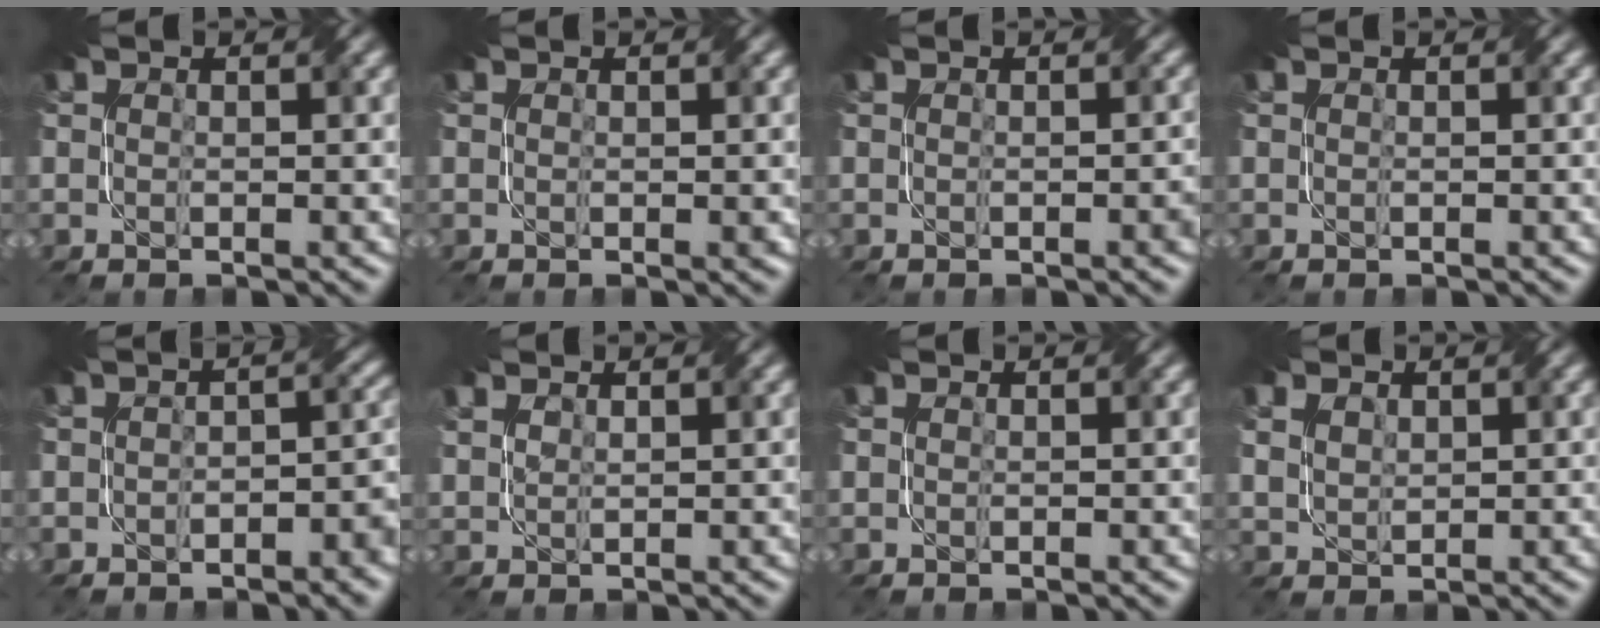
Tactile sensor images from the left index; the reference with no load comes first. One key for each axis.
{"total": 0.5, "fx": 0.0, "fy": 0.1, "fz": 0.5, "tx": -0.004, "ty": -0.002, "tz": 0.000}
{"total": 1.1, "fx": -0.4, "fy": 0.2, "fz": 1.0, "tx": -0.012, "ty": -0.001, "tz": -0.006}
{"total": 0.0}
{"total": 4.2, "fx": -1.0, "fy": 2.3, "fz": 3.3, "tx": -0.032, "ty": 0.004, "tz": -0.017}
{"total": 1.7, "fx": 1.5, "fy": 0.5, "fz": 0.4, "tx": -0.013, "ty": 0.000, "tz": 0.034}
{"total": 0.0}
{"total": 2.3, "fx": 1.2, "fy": 1.6, "fz": 1.1, "tx": -0.027, "ty": 0.002, "tz": 0.027}